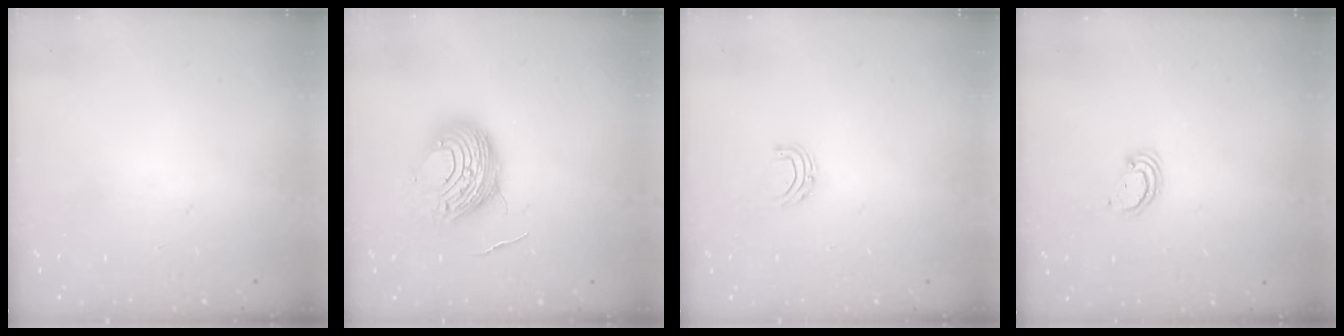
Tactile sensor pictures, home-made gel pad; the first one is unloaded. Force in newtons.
{"total": 11.2, "press": 11.2, "slide": 1.2}
{"total": 4.5, "press": 4.5, "slide": 0.4}
{"total": 2.3, "press": 2.3, "slide": 0.2}